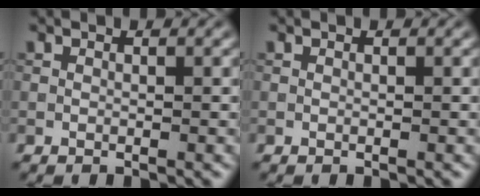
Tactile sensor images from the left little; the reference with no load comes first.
{"total": 0.0}